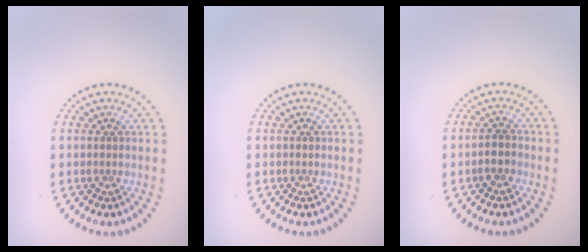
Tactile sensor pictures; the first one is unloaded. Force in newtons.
{"total": 0.0}
{"total": 1.5, "press": 1.2, "slide": 0.8}